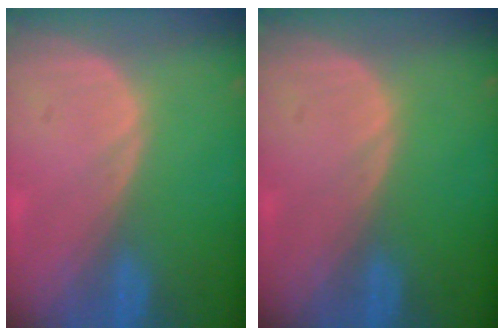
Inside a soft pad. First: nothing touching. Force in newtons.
{"total": 0.0}